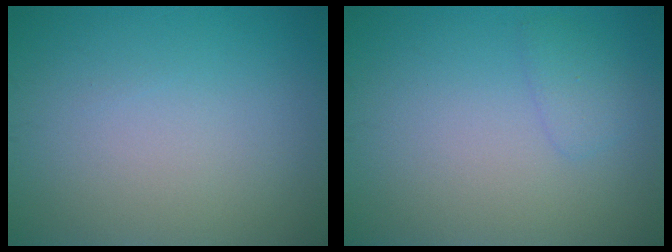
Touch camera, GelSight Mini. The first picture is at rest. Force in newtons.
{"total": 1.3, "press": 1.3, "slide": 0.0}